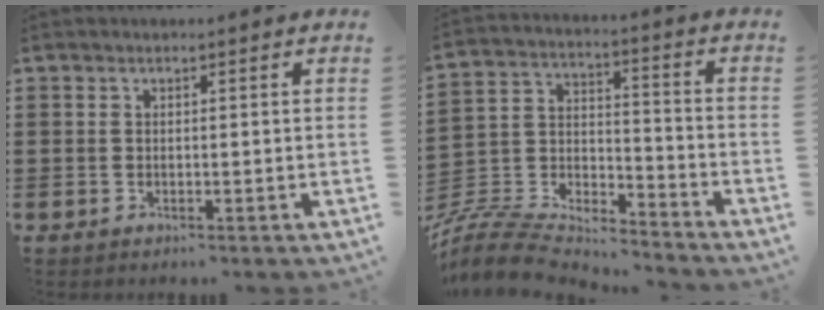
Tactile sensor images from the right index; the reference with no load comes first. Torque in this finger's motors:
{"motor_torque": [-1.28, 0.86, -1.05, -0.21]}